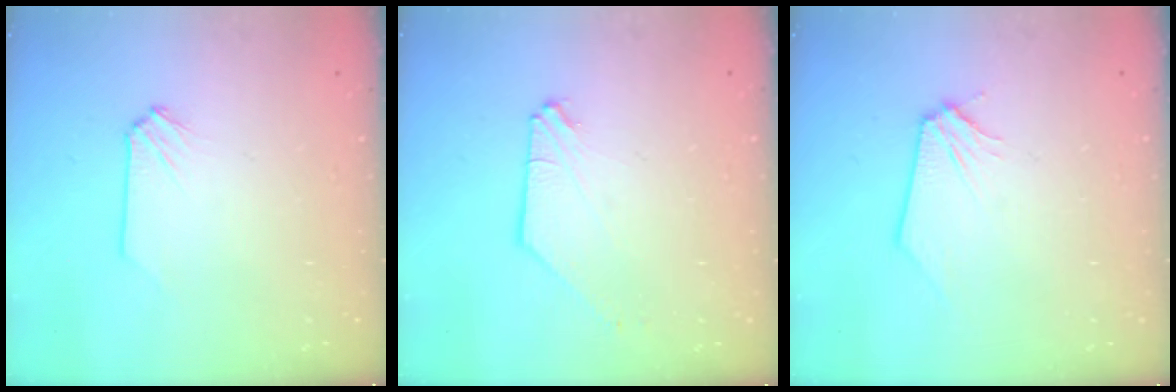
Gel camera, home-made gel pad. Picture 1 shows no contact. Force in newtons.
{"total": 0.0}
{"total": 0.0}